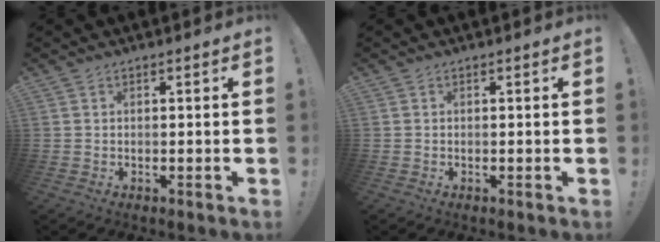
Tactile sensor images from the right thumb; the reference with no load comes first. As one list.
[{"total": 0.0}]